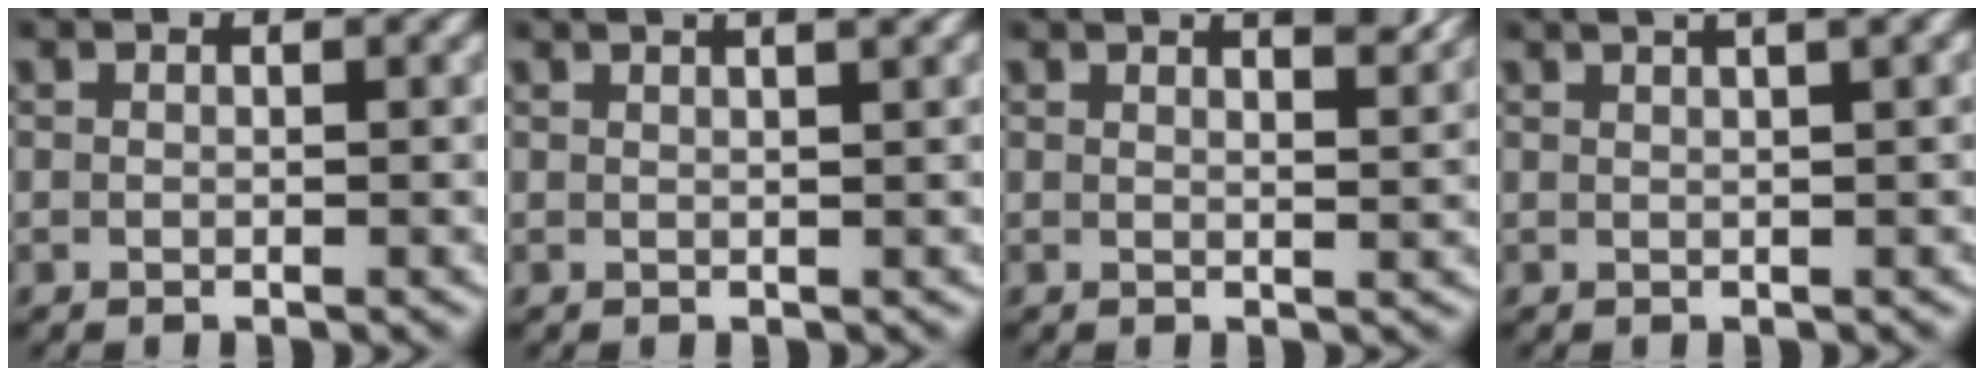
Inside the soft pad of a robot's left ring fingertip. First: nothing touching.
{"total": 4.3, "force": [2.8, 0.8, 3.2], "torque": [-0.027, 0.020, 0.038]}
{"total": 4.0, "force": [3.0, 0.4, 2.6], "torque": [-0.026, -0.002, 0.049]}
{"total": 5.6, "force": [3.4, 1.4, 4.2], "torque": [-0.039, 0.027, 0.046]}